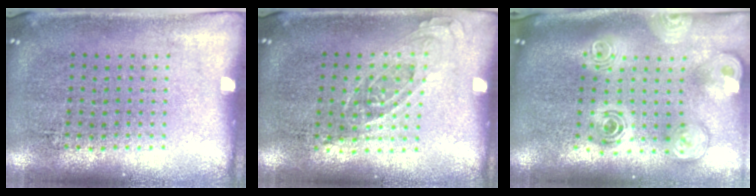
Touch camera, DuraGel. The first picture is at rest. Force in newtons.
{"total": 0.7, "press": 0.7, "slide": 0.3}
{"total": 2.8, "press": 2.1, "slide": 1.9}